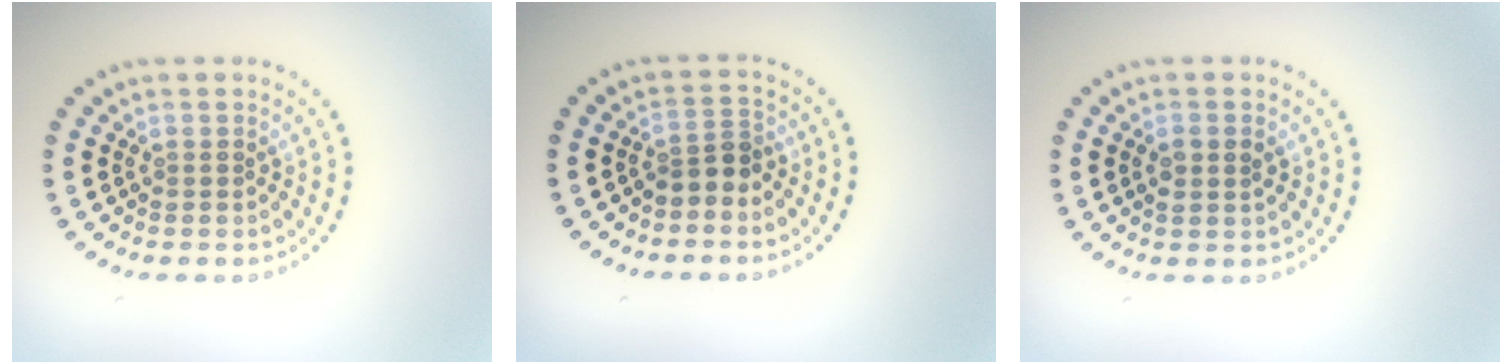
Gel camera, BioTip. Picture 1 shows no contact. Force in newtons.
{"total": 2.2, "press": 1.8, "slide": 1.4}
{"total": 1.5, "press": 1.4, "slide": 0.3}